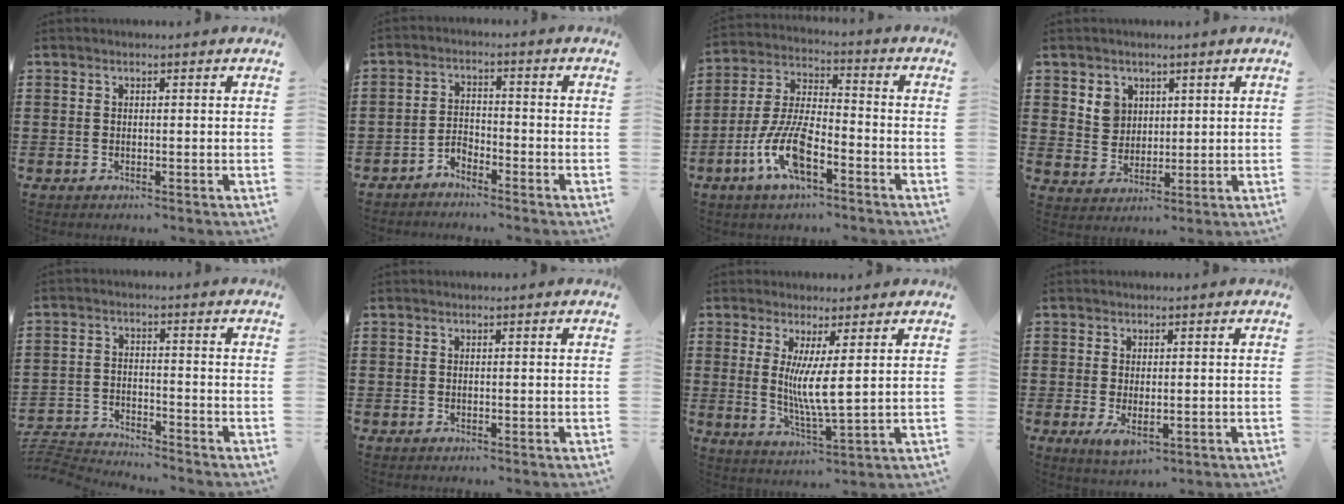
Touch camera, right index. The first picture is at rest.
{"total": 2.7, "force": [-2.6, 0.6, 0.2], "torque": [-0.014, 0.004, -0.056]}
{"total": 9.7, "force": [-4.5, 3.6, 7.8], "torque": [-0.182, -0.004, -0.087]}
{"total": 4.3, "force": [2.3, 3.6, 0.7], "torque": [-0.023, 0.010, 0.042]}
{"total": 3.8, "force": [-3.8, 0.0, 0.0], "torque": [-0.022, -0.006, -0.086]}
{"total": 0.0}
{"total": 6.3, "force": [1.4, 0.5, 6.1], "torque": [-0.112, -0.013, 0.024]}
{"total": 2.9, "force": [-0.6, 1.2, 2.6], "torque": [-0.054, -0.004, -0.011]}